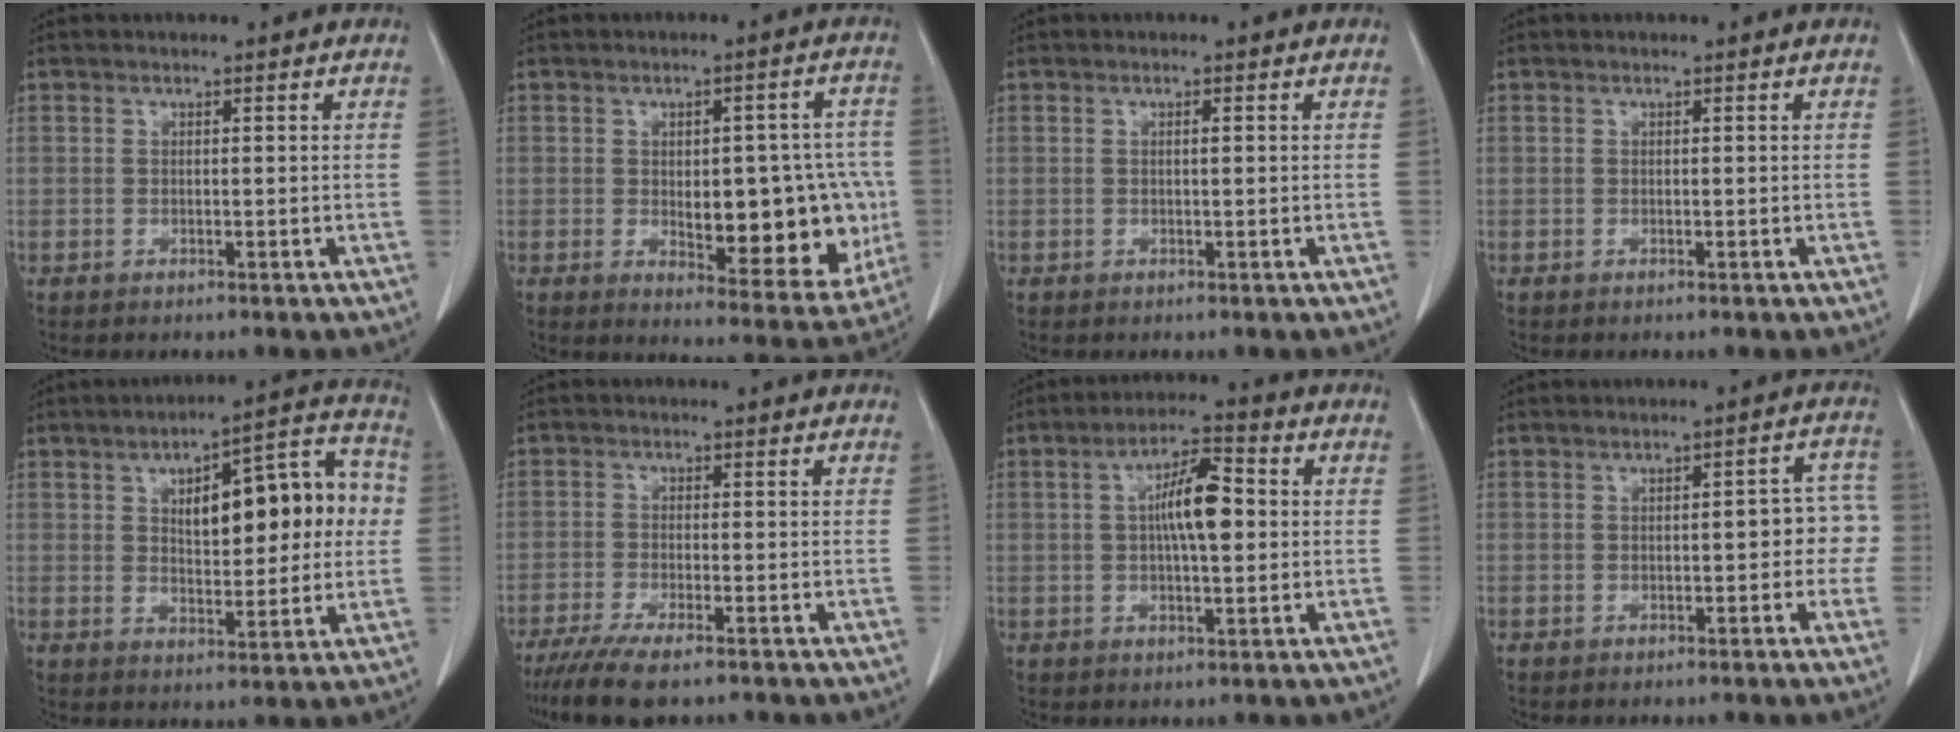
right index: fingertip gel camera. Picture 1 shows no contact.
{"total": 15.5, "force": [-1.7, 6.5, 14.0], "torque": [-0.163, 0.007, 0.000]}
{"total": 0.7, "force": [0.2, 0.1, 0.7], "torque": [-0.014, 0.001, 0.003]}
{"total": 0.0}
{"total": 16.1, "force": [2.7, 5.7, 14.8], "torque": [-0.194, 0.042, 0.045]}
{"total": 8.1, "force": [-6.2, 1.4, 5.1], "torque": [-0.084, -0.018, -0.098]}
{"total": 8.5, "force": [0.8, 2.2, 8.1], "torque": [-0.147, 0.016, 0.010]}
{"total": 5.5, "force": [-0.7, 2.3, 4.9], "torque": [-0.043, 0.031, -0.009]}